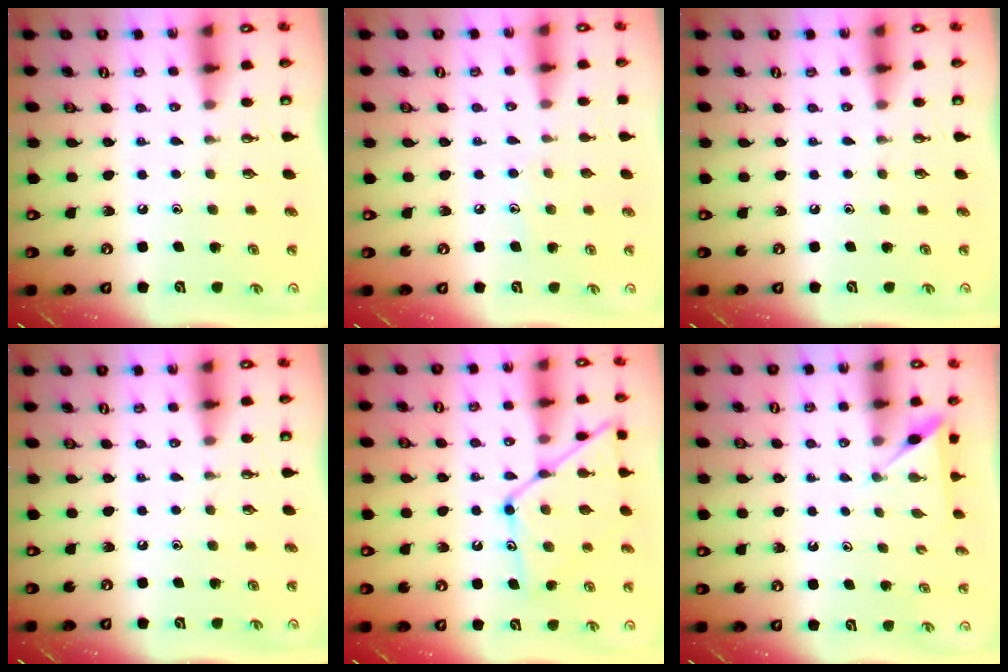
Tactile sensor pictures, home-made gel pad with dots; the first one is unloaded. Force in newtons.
{"total": 5.4, "press": 5.4, "slide": 0.5}
{"total": 0.0}
{"total": 0.0}
{"total": 13.7, "press": 13.7, "slide": 1.0}
{"total": 2.5, "press": 2.5, "slide": 0.2}